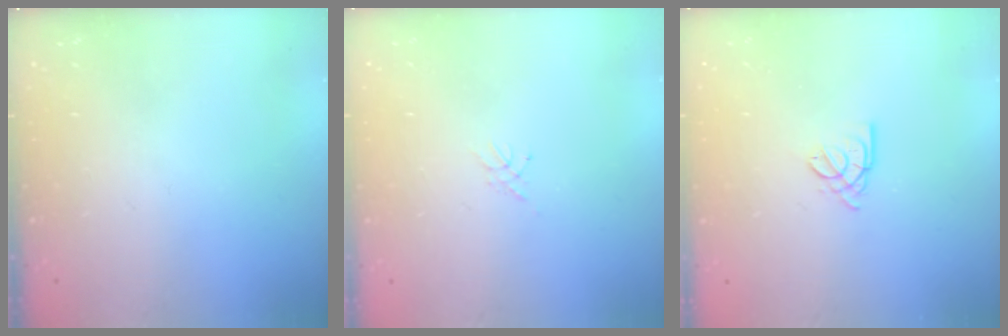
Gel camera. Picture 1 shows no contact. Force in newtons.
{"total": 2.3, "press": 2.2, "slide": 0.3}
{"total": 3.0, "press": 2.9, "slide": 0.5}